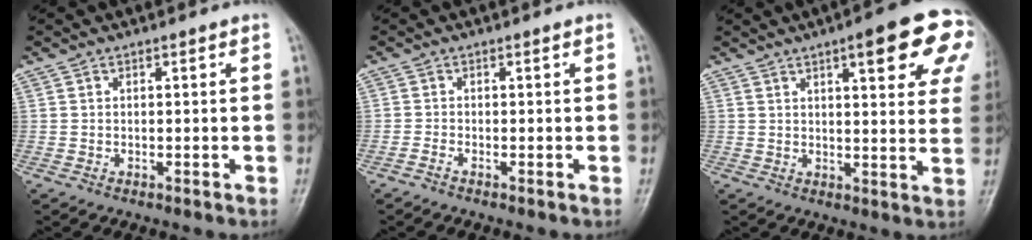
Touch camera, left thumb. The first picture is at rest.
{"total": 0.8, "force": [-0.6, 0.0, 0.4], "torque": [-0.013, 0.003, -0.016]}
{"total": 16.2, "force": [7.4, 4.4, 13.7], "torque": [-0.143, -0.018, 0.084]}